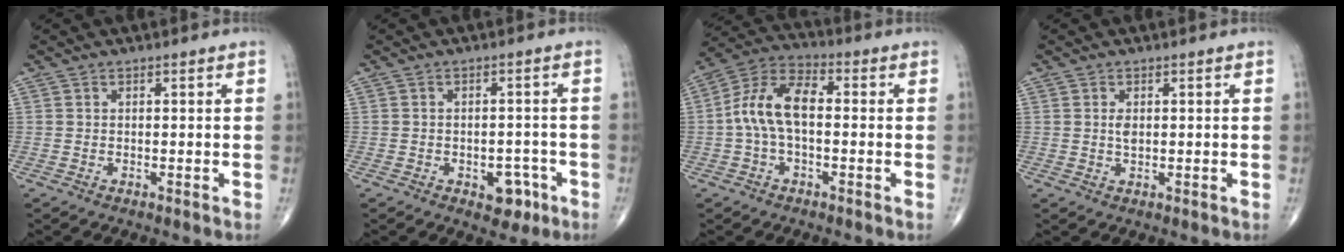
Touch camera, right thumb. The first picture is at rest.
{"total": 5.1, "force": [-2.4, 3.2, 3.2], "torque": [-0.017, 0.015, -0.026]}
{"total": 10.6, "force": [-0.3, 5.7, 9.0], "torque": [-0.178, 0.035, -0.014]}
{"total": 1.6, "force": [0.3, 0.8, 1.3], "torque": [-0.024, -0.003, 0.007]}